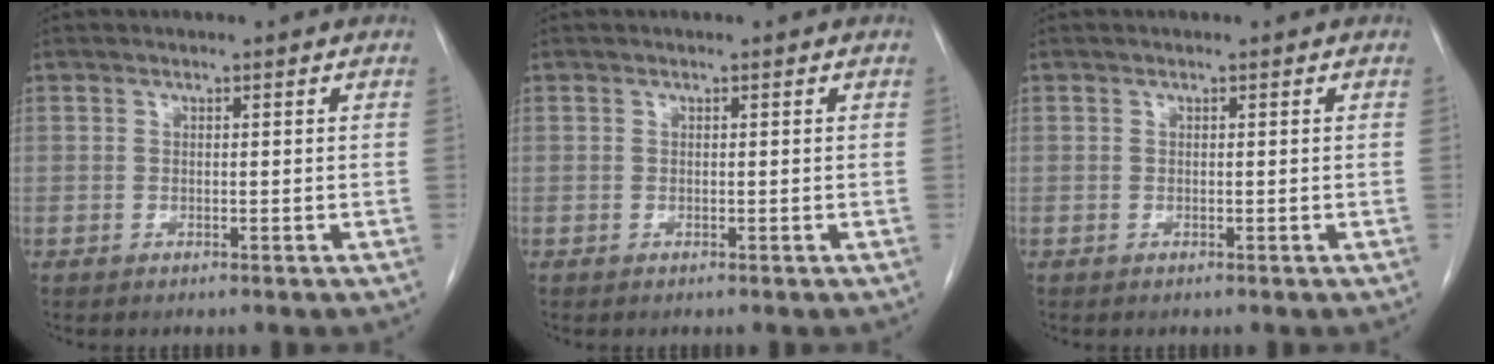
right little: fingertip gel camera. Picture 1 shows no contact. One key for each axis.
{"total": 0.0}
{"total": 0.0}